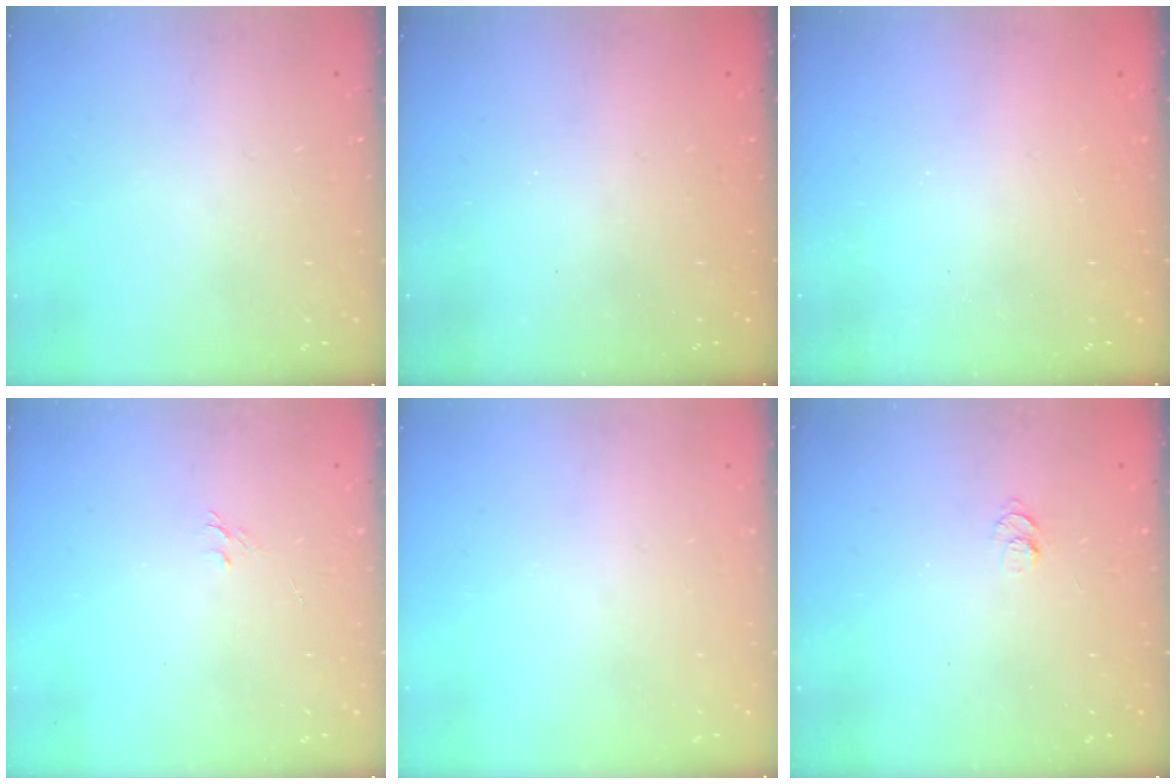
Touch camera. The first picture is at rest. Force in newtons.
{"total": 2.4, "press": 2.3, "slide": 0.8}
{"total": 2.5, "press": 2.4, "slide": 0.8}
{"total": 4.2, "press": 4.2, "slide": 0.2}
{"total": 0.0}
{"total": 5.8, "press": 5.7, "slide": 0.8}